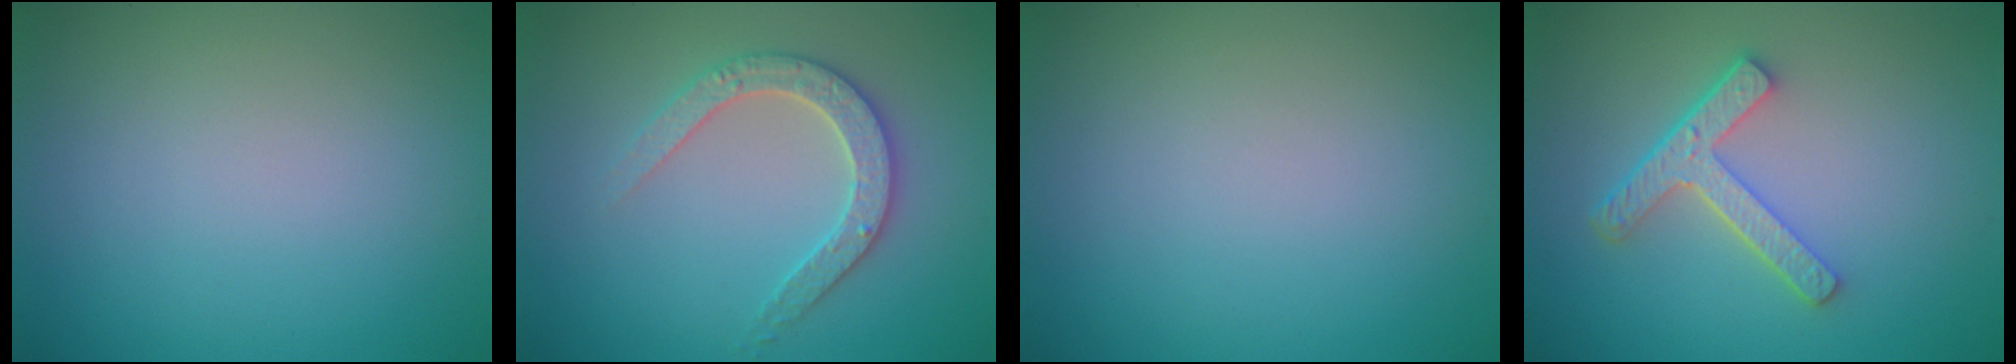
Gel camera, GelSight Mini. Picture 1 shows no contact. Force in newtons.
{"total": 2.9, "press": 2.9, "slide": 0.5}
{"total": 0.0}
{"total": 3.9, "press": 2.9, "slide": 2.5}